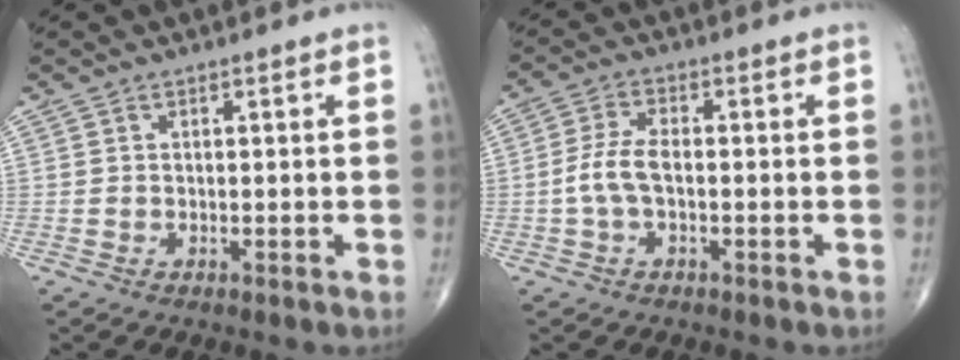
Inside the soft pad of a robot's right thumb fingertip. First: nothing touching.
{"total": 5.1, "force": [-0.9, 2.3, 4.4], "torque": [-0.102, 0.015, -0.023]}